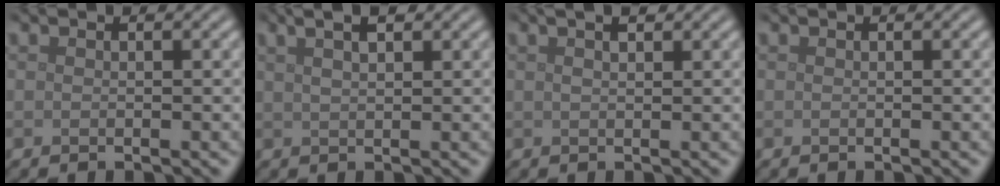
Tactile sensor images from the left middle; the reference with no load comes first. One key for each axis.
{"total": 4.2, "fx": 2.6, "fy": 1.6, "fz": 2.9, "tx": -0.038, "ty": 0.020, "tz": 0.023}
{"total": 2.3, "fx": 1.5, "fy": 0.8, "fz": 1.5, "tx": -0.013, "ty": 0.003, "tz": 0.009}
{"total": 0.0}